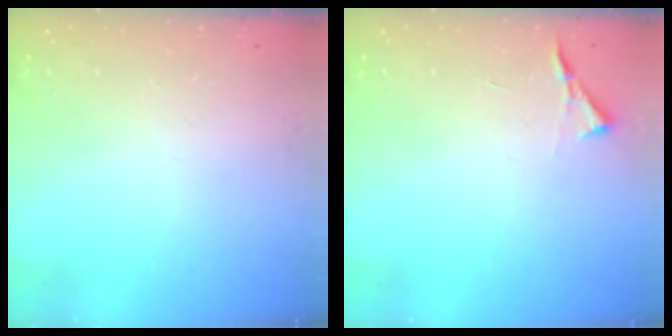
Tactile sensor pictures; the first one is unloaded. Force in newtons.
{"total": 3.5, "press": 3.5, "slide": 0.5}